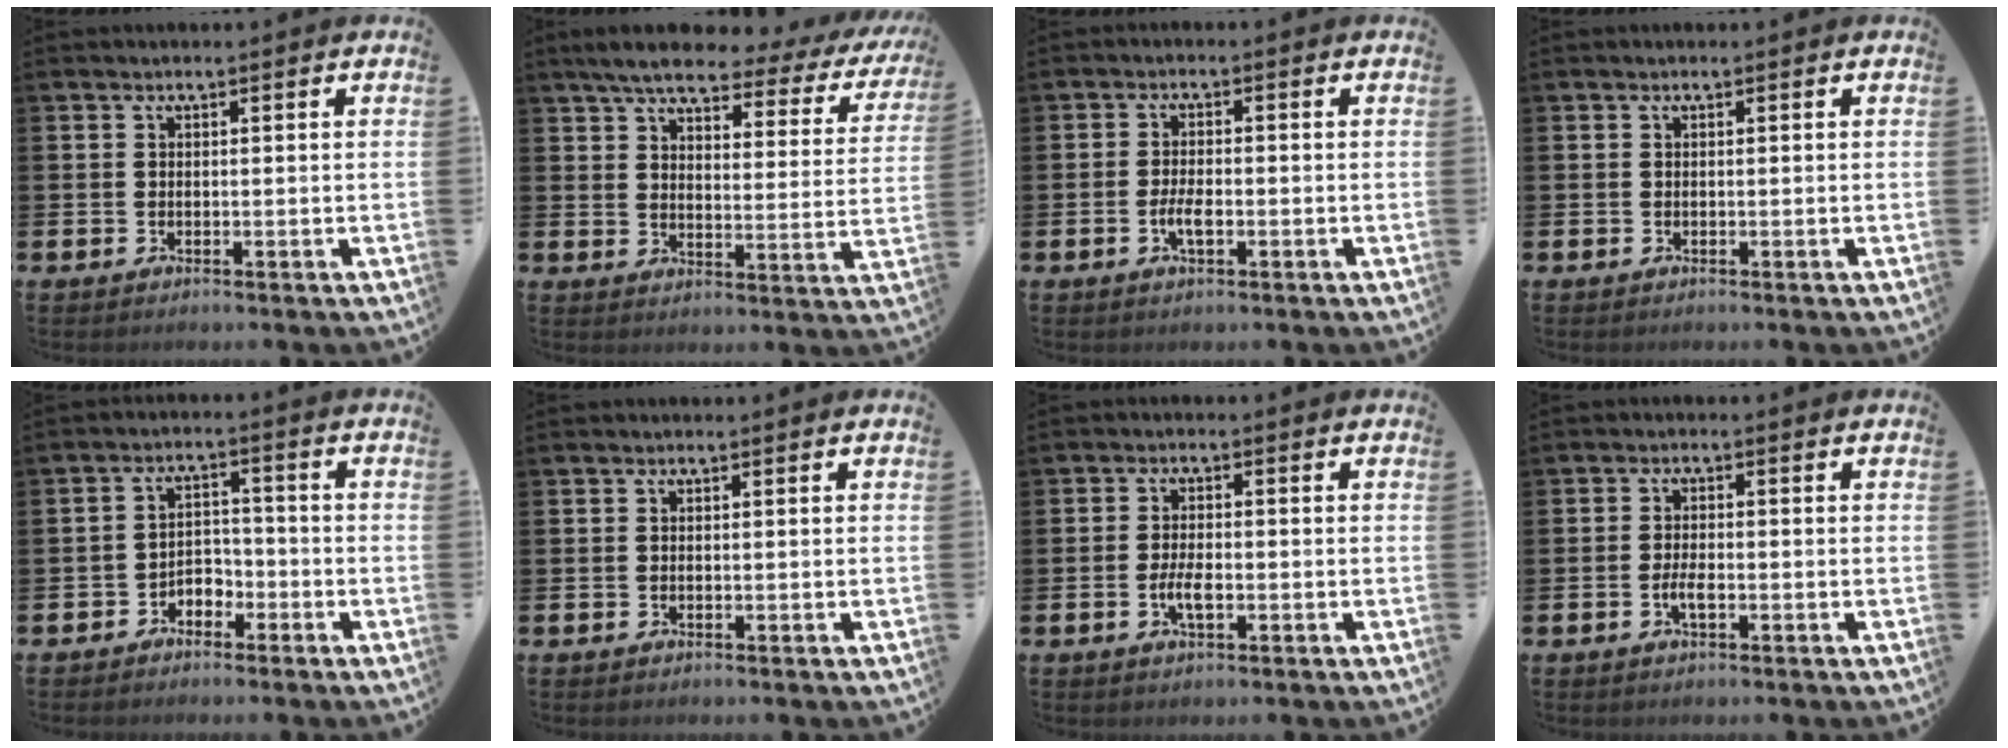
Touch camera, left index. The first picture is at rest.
{"total": 5.8, "force": [4.8, 1.2, 2.9], "torque": [-0.076, -0.028, 0.075]}
{"total": 2.8, "force": [-0.8, 1.0, 2.5], "torque": [-0.044, 0.001, -0.015]}
{"total": 0.0}
{"total": 2.8, "force": [-2.4, 1.5, 0.4], "torque": [-0.023, 0.010, -0.052]}
{"total": 0.0}
{"total": 3.1, "force": [-0.8, 1.1, 2.7], "torque": [-0.049, 0.002, -0.015]}
{"total": 2.3, "force": [-0.7, 0.8, 2.0], "torque": [-0.037, 0.001, -0.014]}